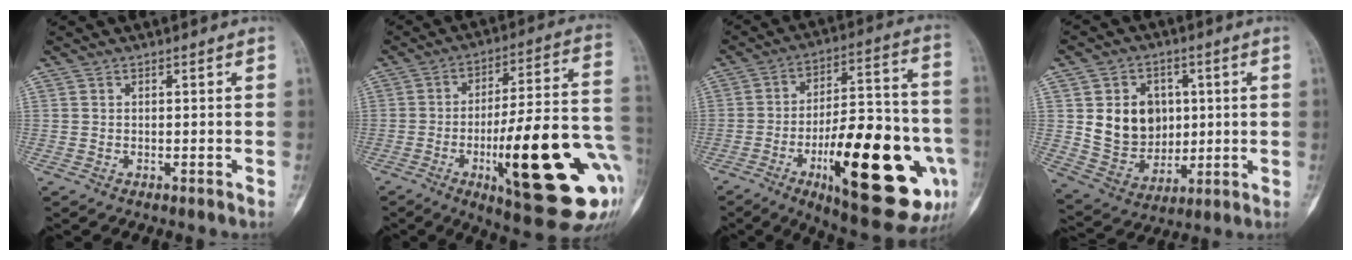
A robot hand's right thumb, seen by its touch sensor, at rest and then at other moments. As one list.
[{"total": 28.0, "force": [-7.8, 7.0, 26.0], "torque": [-0.329, 0.008, -0.103]}, {"total": 30.1, "force": [-9.7, 10.2, 26.5], "torque": [-0.353, 0.021, -0.130]}, {"total": 13.2, "force": [2.1, 10.9, 7.2], "torque": [-0.074, -0.010, 0.054]}]